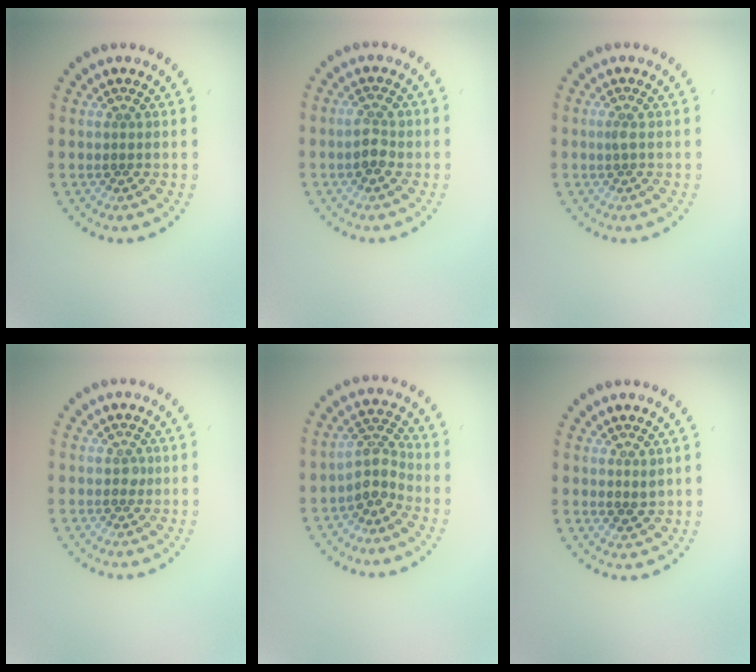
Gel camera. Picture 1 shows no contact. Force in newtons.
{"total": 2.0, "press": 2.0, "slide": 0.4}
{"total": 0.7, "press": 0.6, "slide": 0.4}
{"total": 0.6, "press": 0.5, "slide": 0.3}
{"total": 2.8, "press": 2.1, "slide": 1.8}
{"total": 1.0, "press": 0.9, "slide": 0.3}